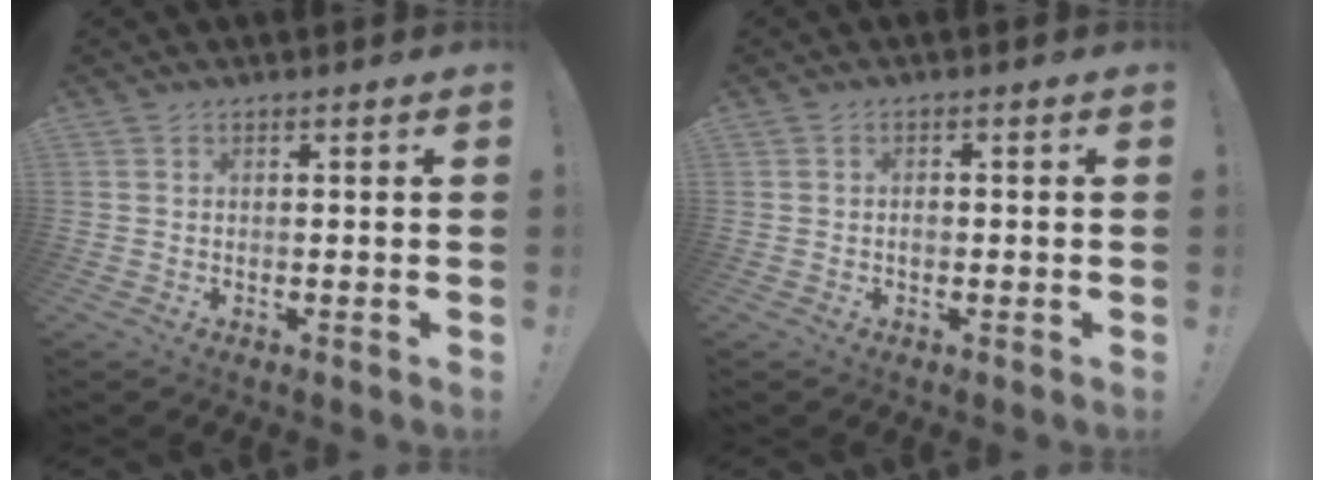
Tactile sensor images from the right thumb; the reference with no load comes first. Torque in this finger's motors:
{"motor_torque": [-0.01, 0.51, 0.23, -0.43, 0.00]}